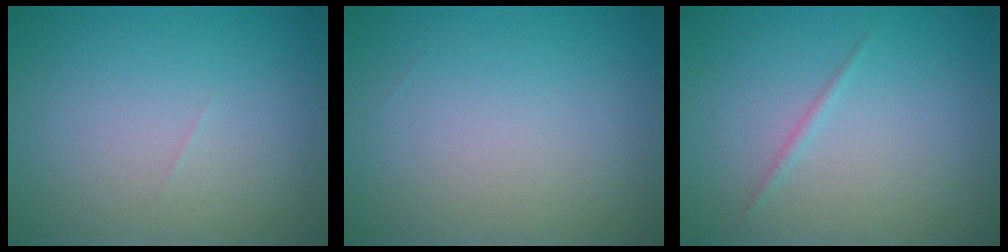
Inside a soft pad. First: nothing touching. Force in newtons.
{"total": 0.0}
{"total": 0.6, "press": 0.6, "slide": 0.0}